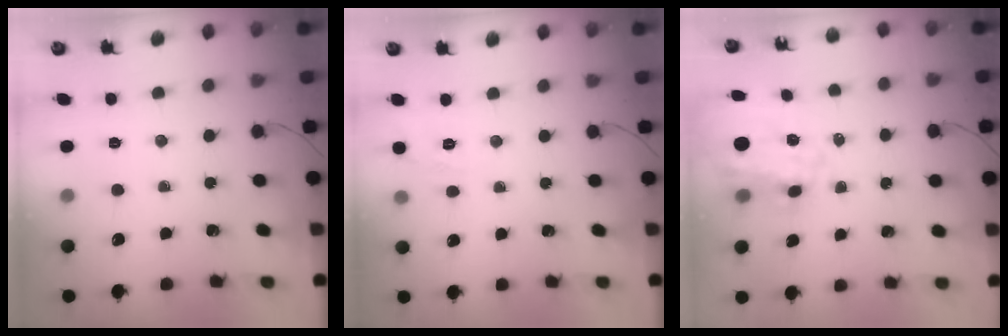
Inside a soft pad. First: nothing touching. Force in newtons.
{"total": 8.8, "press": 8.7, "slide": 1.8}
{"total": 15.3, "press": 14.9, "slide": 3.6}